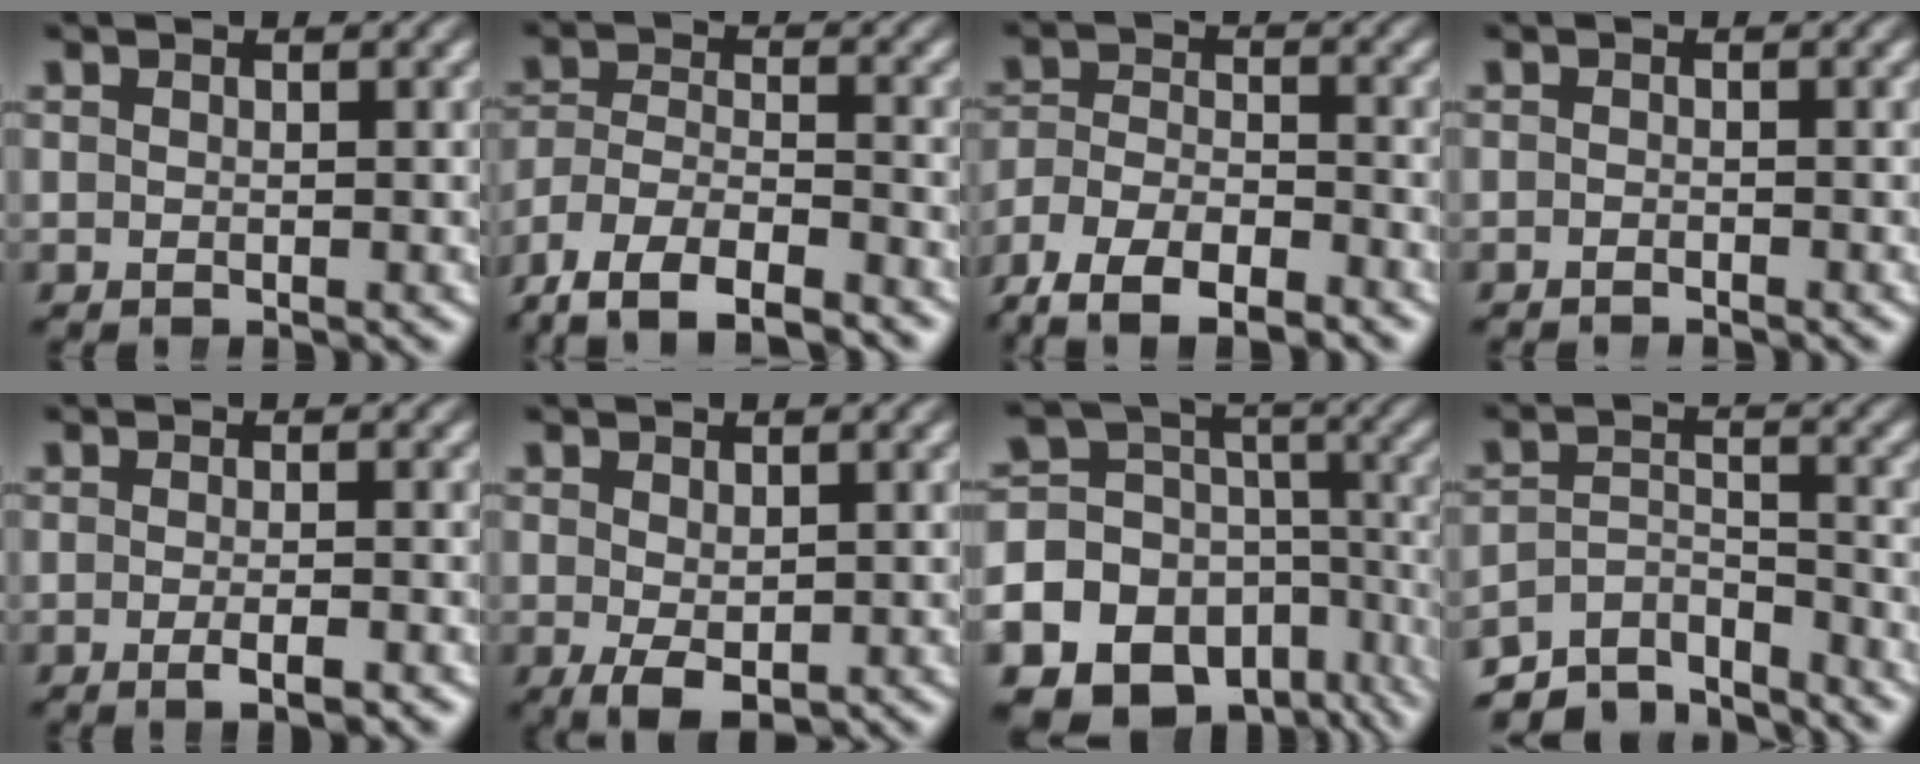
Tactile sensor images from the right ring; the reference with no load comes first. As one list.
[{"total": 9.8, "force": [-5.8, 6.5, 4.4], "torque": [-0.113, -0.049, -0.082]}, {"total": 8.8, "force": [-5.4, 5.6, 4.1], "torque": [-0.090, -0.035, -0.079]}, {"total": 1.0, "force": [-1.0, -0.2, 0.0], "torque": [-0.003, -0.005, -0.015]}, {"total": 2.3, "force": [-1.5, 0.3, 1.6], "torque": [-0.033, -0.004, -0.025]}, {"total": 3.2, "force": [-1.6, 1.2, 2.4], "torque": [-0.040, -0.026, -0.006]}, {"total": 21.2, "force": [-8.8, 17.0, 9.1], "torque": [-0.207, -0.093, -0.127]}, {"total": 7.9, "force": [-6.3, 3.8, 2.9], "torque": [-0.053, -0.031, -0.100]}]